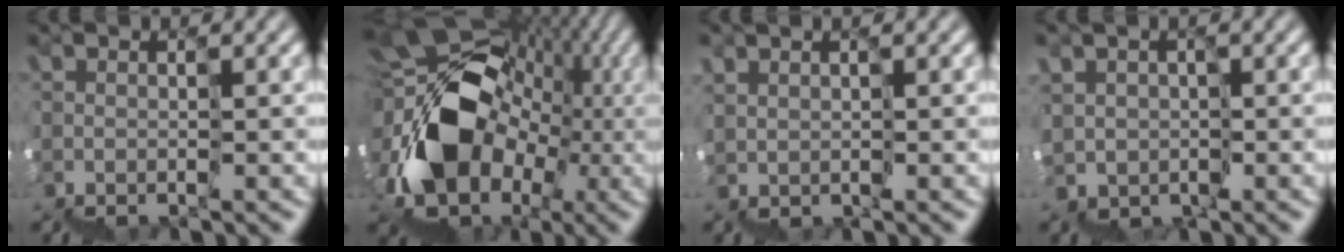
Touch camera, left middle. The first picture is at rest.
{"total": 13.0, "force": [0.1, 10.3, 7.9], "torque": [-0.134, 0.012, 0.013]}
{"total": 1.8, "force": [0.8, 1.1, 1.2], "torque": [-0.010, -0.001, 0.017]}
{"total": 2.7, "force": [0.2, 2.7, -0.3], "torque": [0.019, 0.017, 0.008]}